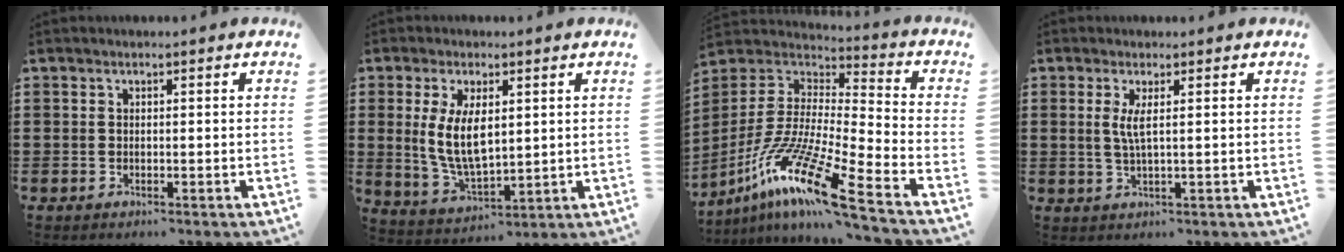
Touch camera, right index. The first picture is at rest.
{"total": 8.1, "force": [1.1, 3.9, 6.9], "torque": [-0.148, -0.002, 0.015]}
{"total": 14.5, "force": [-10.1, 0.9, 10.3], "torque": [-0.222, -0.002, -0.198]}
{"total": 3.0, "force": [0.7, 0.2, 2.9], "torque": [-0.059, -0.002, 0.010]}